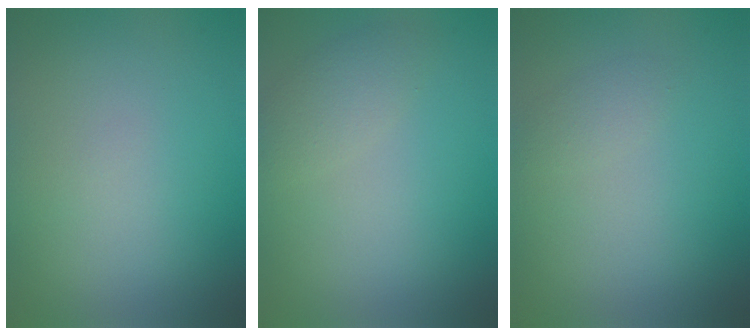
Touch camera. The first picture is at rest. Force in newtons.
{"total": 2.0, "press": 2.0, "slide": 0.0}
{"total": 1.1, "press": 1.1, "slide": 0.0}